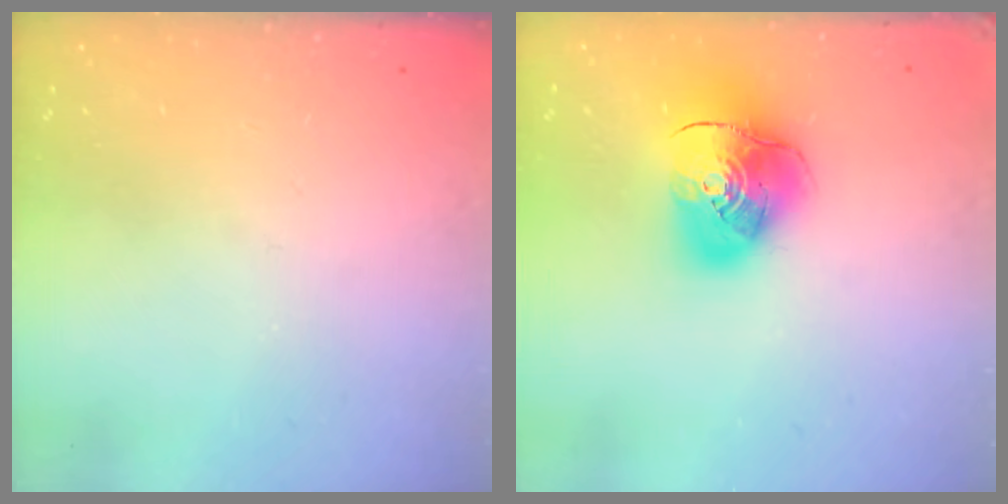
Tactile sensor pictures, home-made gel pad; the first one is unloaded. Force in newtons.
{"total": 12.3, "press": 12.2, "slide": 1.9}